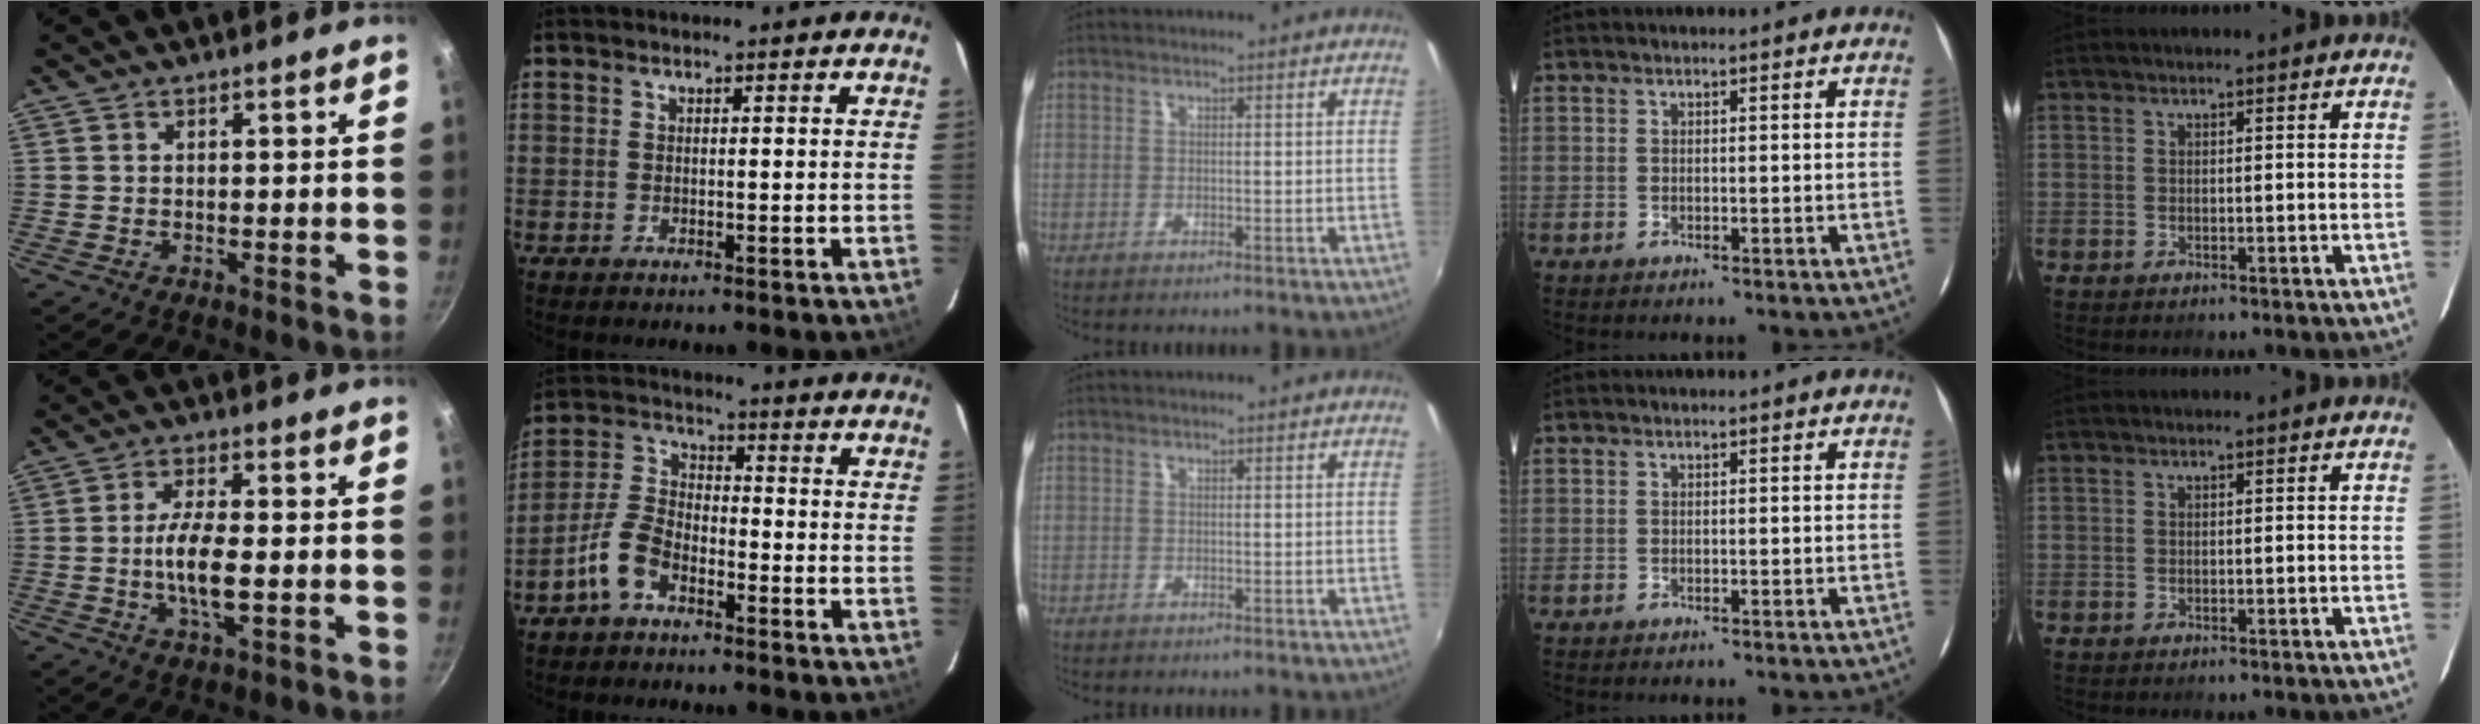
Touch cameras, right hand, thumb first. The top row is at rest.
{"thumb": {"total": 8.1, "force": [-1.2, 2.4, 7.6], "torque": [-0.155, 0.004, -0.028]}, "index": {"total": 7.6, "force": [-4.9, 3.7, 4.5], "torque": [-0.105, 0.017, -0.101]}}